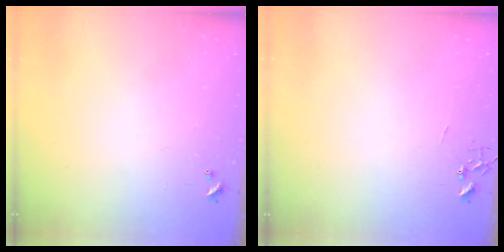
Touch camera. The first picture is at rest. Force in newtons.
{"total": 0.0}